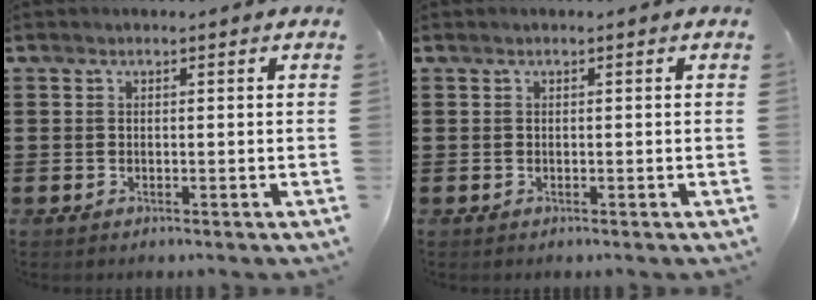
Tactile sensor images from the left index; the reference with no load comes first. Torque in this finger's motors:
{"motor_torque": [0.05, 0.01, -0.01, -0.01]}